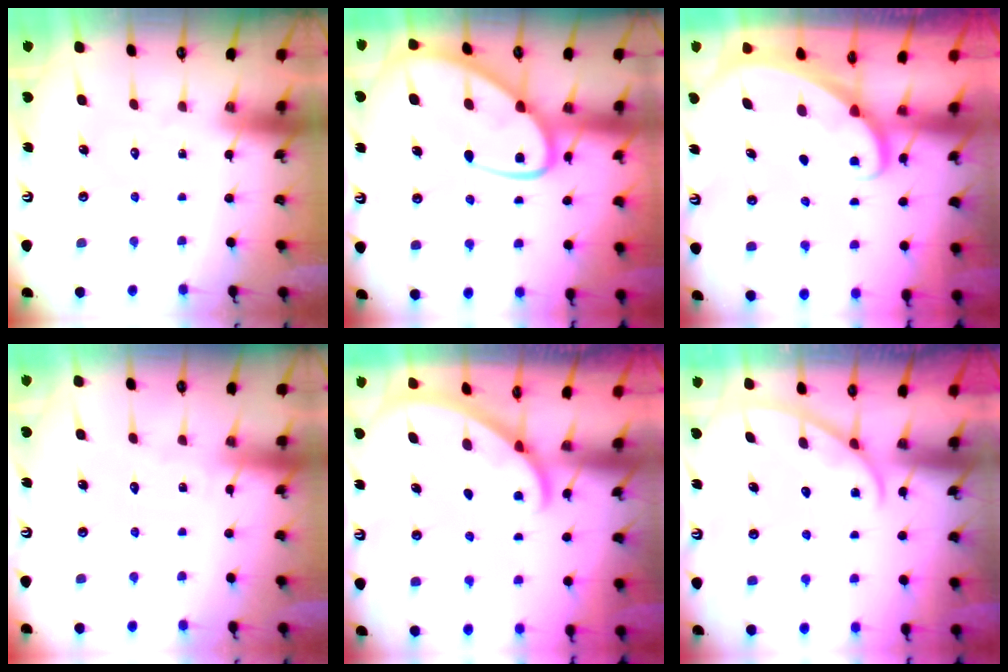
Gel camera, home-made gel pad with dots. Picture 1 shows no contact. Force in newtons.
{"total": 12.6, "press": 12.6, "slide": 1.2}
{"total": 1.7, "press": 1.6, "slide": 0.1}
{"total": 2.4, "press": 2.4, "slide": 0.2}
{"total": 3.1, "press": 3.0, "slide": 0.3}
{"total": 1.6, "press": 1.6, "slide": 0.3}